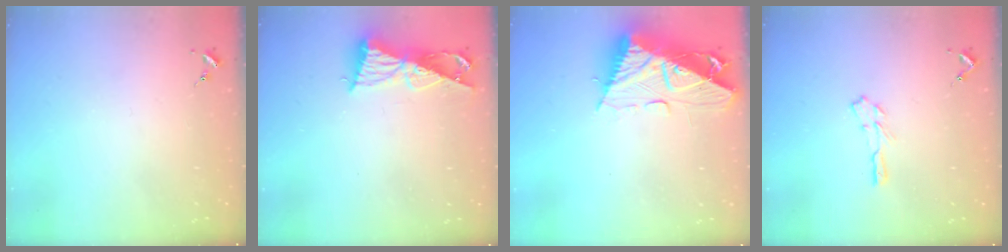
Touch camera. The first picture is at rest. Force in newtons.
{"total": 9.8, "press": 9.8, "slide": 0.6}
{"total": 17.0, "press": 16.9, "slide": 1.5}
{"total": 4.7, "press": 4.6, "slide": 0.5}